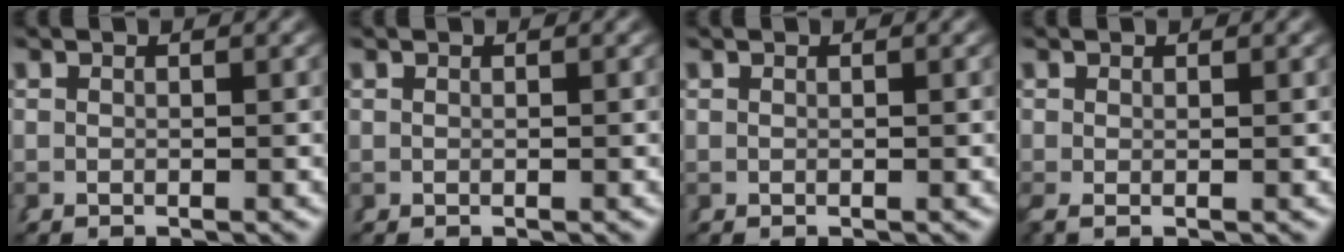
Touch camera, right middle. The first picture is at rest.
{"total": 0.0}
{"total": 0.0}
{"total": 0.7, "force": [-0.2, 0.3, 0.6], "torque": [-0.017, -0.006, 0.000]}